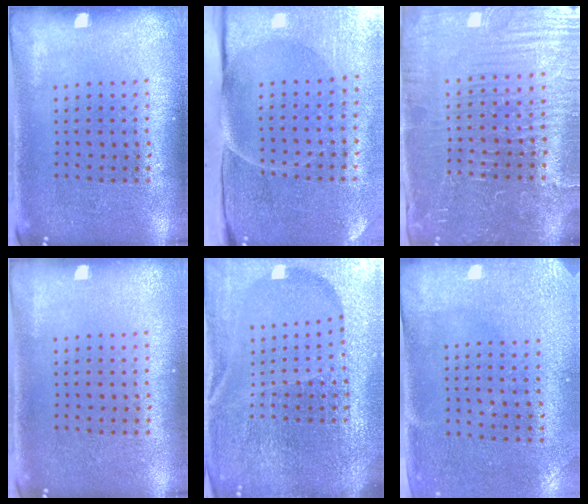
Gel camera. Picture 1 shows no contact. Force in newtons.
{"total": 4.9, "press": 3.9, "slide": 2.9}
{"total": 4.7, "press": 4.5, "slide": 1.5}
{"total": 0.0}
{"total": 6.4, "press": 5.5, "slide": 3.1}
{"total": 3.0, "press": 2.4, "slide": 1.8}